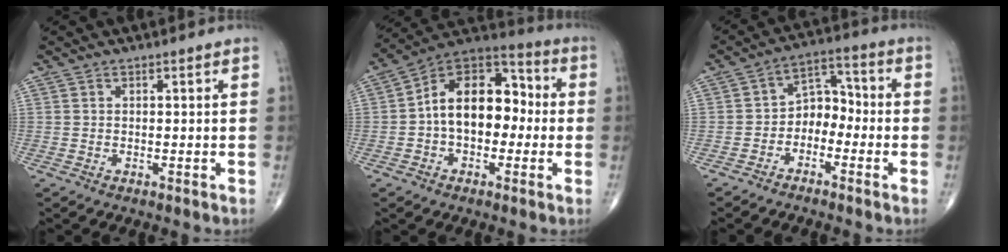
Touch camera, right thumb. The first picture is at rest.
{"total": 15.5, "force": [-0.6, 10.1, 11.8], "torque": [-0.152, 0.048, -0.025]}
{"total": 6.6, "force": [-2.5, 4.8, 3.8], "torque": [-0.032, 0.044, -0.059]}